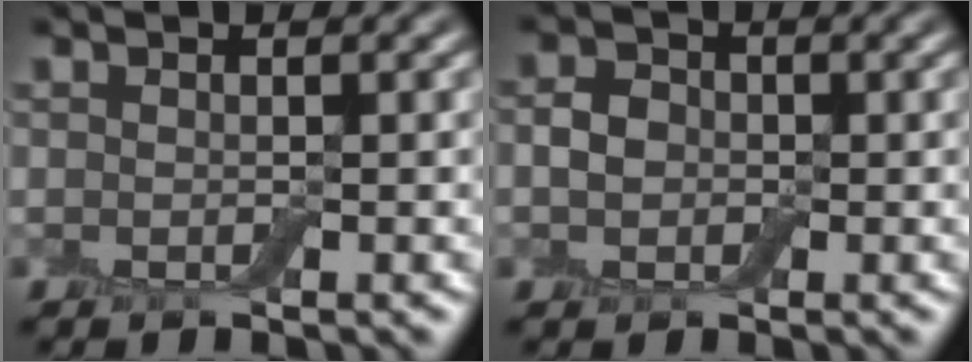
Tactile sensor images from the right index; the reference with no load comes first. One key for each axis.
{"total": 2.1, "fx": -0.3, "fy": 1.9, "fz": 0.8, "tx": -0.015, "ty": 0.005, "tz": -0.014}